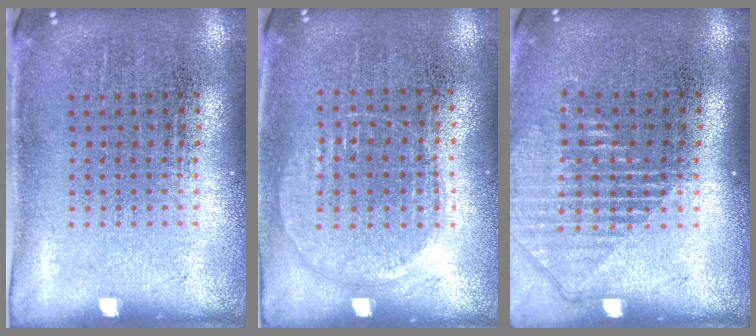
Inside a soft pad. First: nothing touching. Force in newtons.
{"total": 1.0, "press": 0.9, "slide": 0.4}
{"total": 1.3, "press": 1.2, "slide": 0.6}